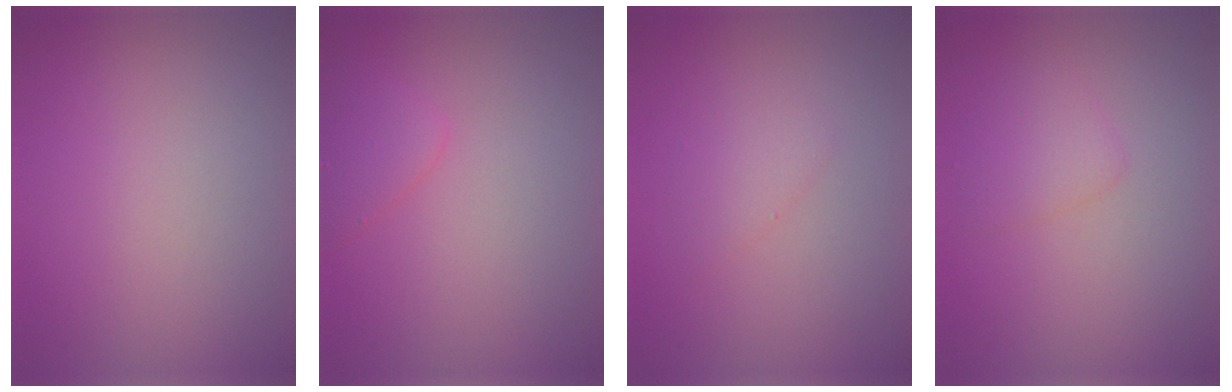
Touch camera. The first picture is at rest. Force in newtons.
{"total": 2.0, "press": 2.0, "slide": 0.0}
{"total": 1.4, "press": 1.4, "slide": 0.1}
{"total": 1.9, "press": 1.9, "slide": 0.0}